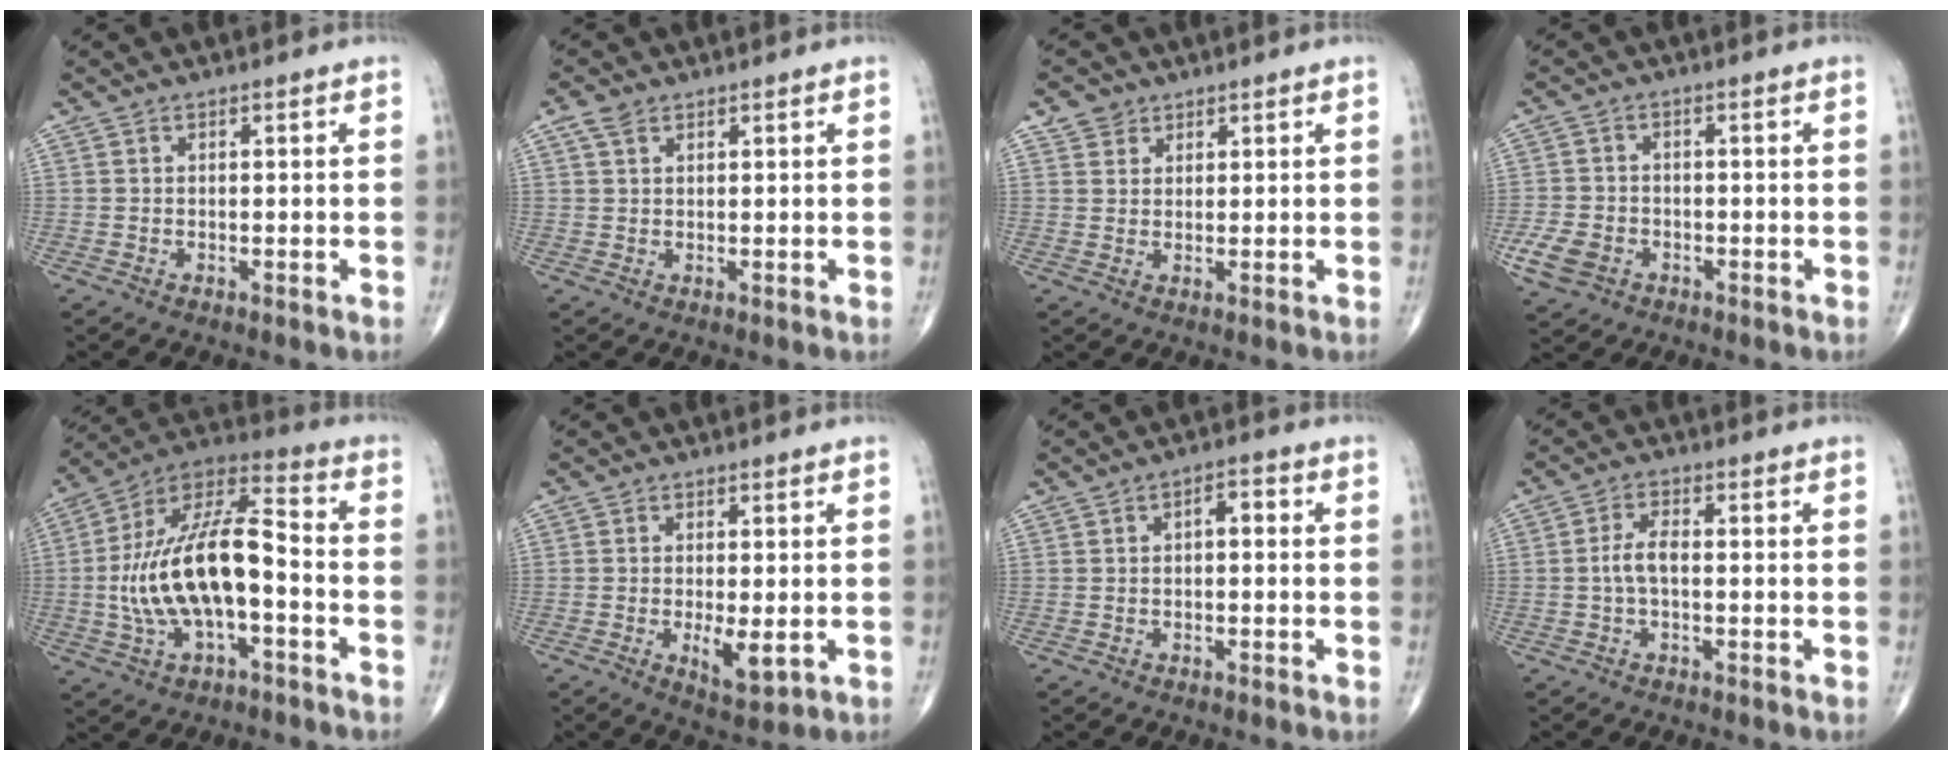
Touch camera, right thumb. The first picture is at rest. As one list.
[{"total": 2.3, "force": [1.5, 1.3, 1.3], "torque": [-0.027, 0.006, 0.031]}, {"total": 2.8, "force": [1.8, 2.1, 0.3], "torque": [0.010, -0.006, 0.027]}, {"total": 5.8, "force": [-2.5, 4.4, 2.9], "torque": [-0.059, 0.008, -0.041]}, {"total": 19.4, "force": [-2.9, 8.4, 17.2], "torque": [-0.326, 0.047, -0.053]}, {"total": 5.4, "force": [-1.1, 2.0, 4.9], "torque": [-0.080, -0.014, -0.012]}, {"total": 2.2, "force": [0.1, 1.1, 1.9], "torque": [-0.021, 0.010, -0.005]}, {"total": 3.5, "force": [-0.4, 1.4, 3.2], "torque": [-0.069, 0.010, -0.012]}]